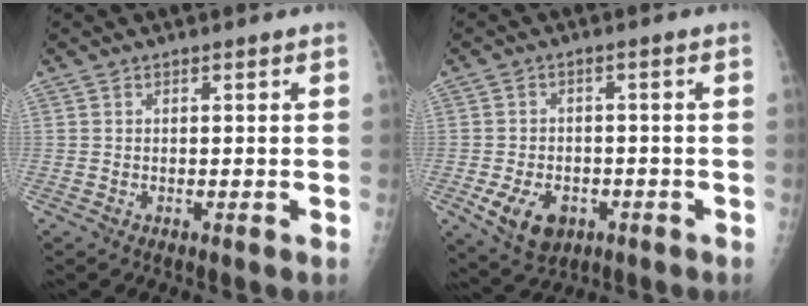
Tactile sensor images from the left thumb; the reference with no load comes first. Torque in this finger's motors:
{"motor_torque": [-0.48, 1.45, 0.08, -0.08, 0.15]}